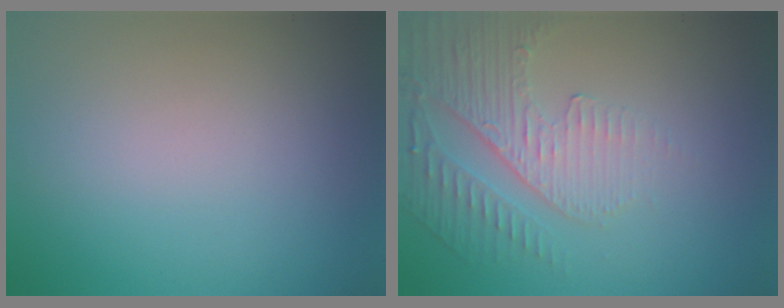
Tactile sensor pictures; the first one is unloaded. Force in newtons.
{"total": 5.0, "press": 3.4, "slide": 3.7}